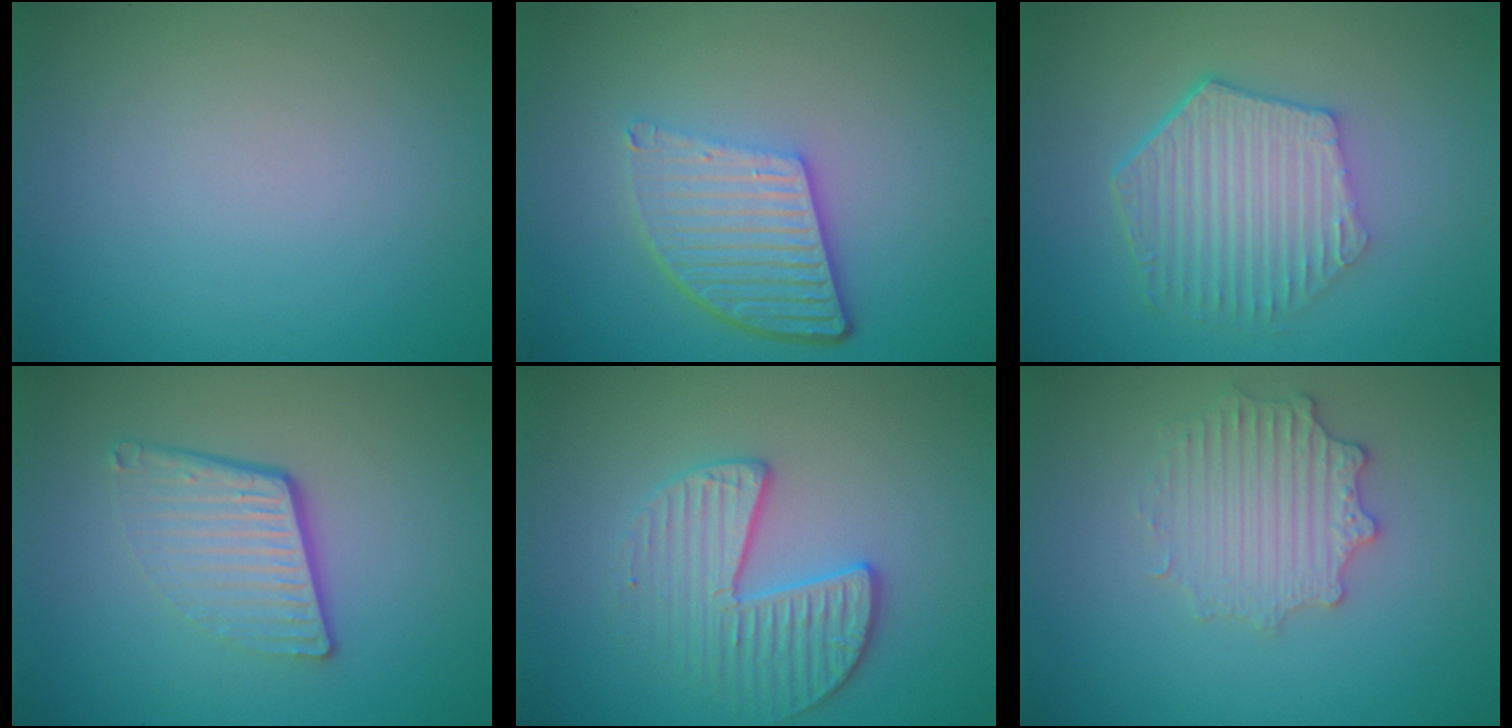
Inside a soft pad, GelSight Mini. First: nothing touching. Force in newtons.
{"total": 5.5, "press": 4.0, "slide": 3.9}
{"total": 5.7, "press": 4.3, "slide": 3.8}
{"total": 4.5, "press": 2.8, "slide": 3.5}
{"total": 3.4, "press": 3.3, "slide": 1.0}
{"total": 2.9, "press": 2.9, "slide": 0.2}